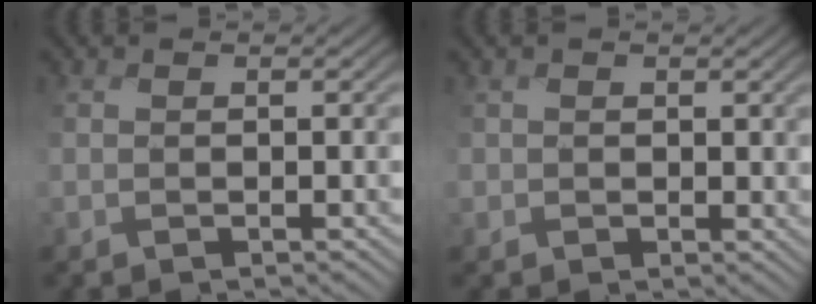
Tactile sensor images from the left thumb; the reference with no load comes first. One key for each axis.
{"total": 1.0, "fx": 0.7, "fy": 0.4, "fz": -0.6, "tx": 0.006, "ty": 0.000, "tz": 0.006}